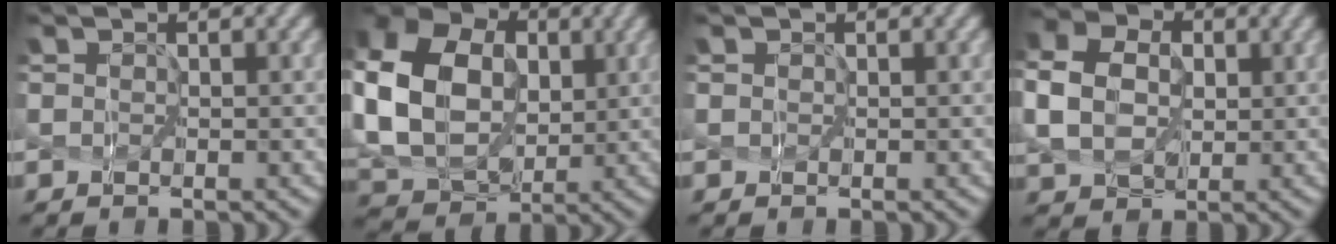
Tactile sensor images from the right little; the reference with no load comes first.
{"total": 13.9, "force": [1.8, 11.0, 8.4], "torque": [-0.228, 0.010, 0.042]}
{"total": 0.0}
{"total": 7.8, "force": [0.6, 6.2, 4.6], "torque": [-0.134, 0.004, 0.012]}